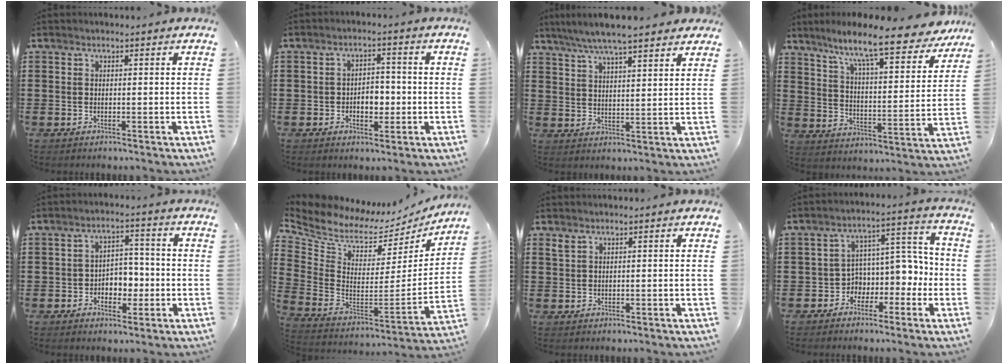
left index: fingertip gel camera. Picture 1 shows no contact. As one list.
[{"total": 3.9, "force": [-0.9, 2.4, 2.9], "torque": [-0.050, 0.004, -0.024]}, {"total": 6.1, "force": [5.3, 0.6, 3.0], "torque": [-0.075, -0.013, 0.093]}, {"total": 10.6, "force": [8.9, 0.3, 5.8], "torque": [-0.127, -0.059, 0.142]}, {"total": 4.5, "force": [-1.4, 3.6, 2.3], "torque": [-0.045, 0.008, -0.033]}, {"total": 5.8, "force": [5.1, 2.1, 1.7], "torque": [-0.070, -0.057, 0.083]}, {"total": 1.0, "force": [0.7, 0.5, 0.4], "torque": [-0.012, 0.003, 0.014]}, {"total": 5.6, "force": [-1.8, 4.9, 2.0], "torque": [-0.055, 0.001, -0.036]}]